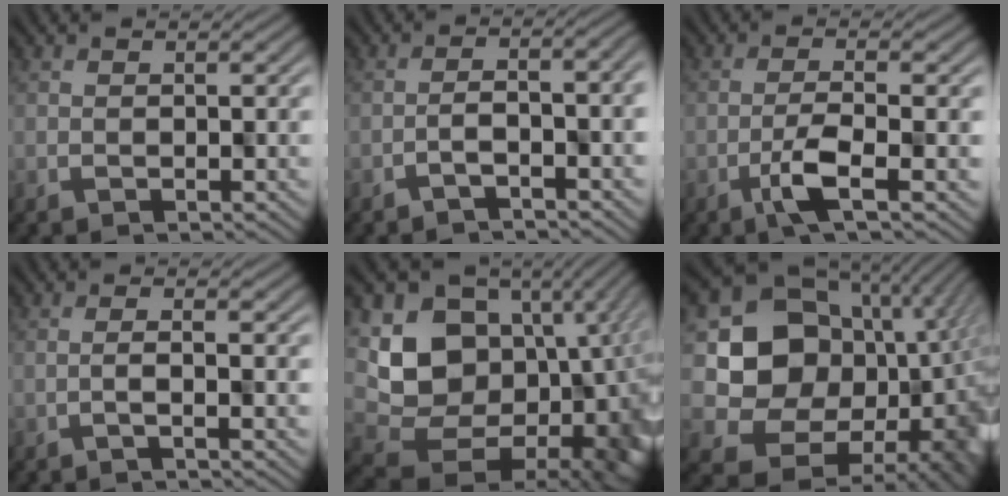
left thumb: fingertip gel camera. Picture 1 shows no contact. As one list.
[{"total": 4.0, "force": [-2.3, 1.0, 3.1], "torque": [-0.032, 0.006, -0.040]}, {"total": 3.7, "force": [-1.0, 0.6, 3.5], "torque": [-0.067, 0.004, -0.032]}, {"total": 1.3, "force": [0.2, -0.1, 1.3], "torque": [-0.010, 0.012, -0.014]}, {"total": 15.7, "force": [0.9, 12.7, 9.2], "torque": [-0.145, -0.046, 0.052]}, {"total": 19.1, "force": [3.1, 15.3, 11.0], "torque": [-0.161, -0.043, 0.091]}]